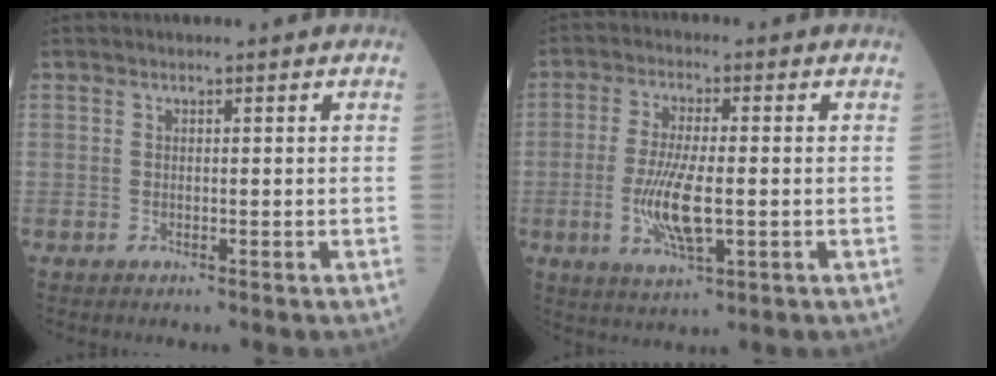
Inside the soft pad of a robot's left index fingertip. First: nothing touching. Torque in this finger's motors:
{"motor_torque": [1.28, 0.29, 0.67, 0.21]}